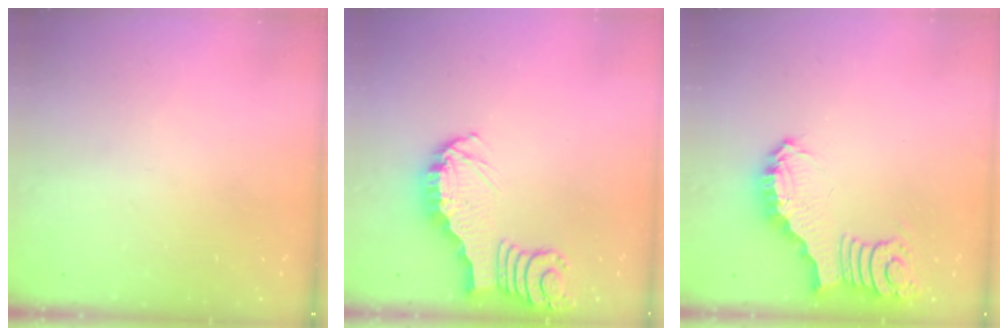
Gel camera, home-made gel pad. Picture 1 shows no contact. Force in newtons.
{"total": 3.3, "press": 3.3, "slide": 0.3}
{"total": 3.3, "press": 3.2, "slide": 0.7}